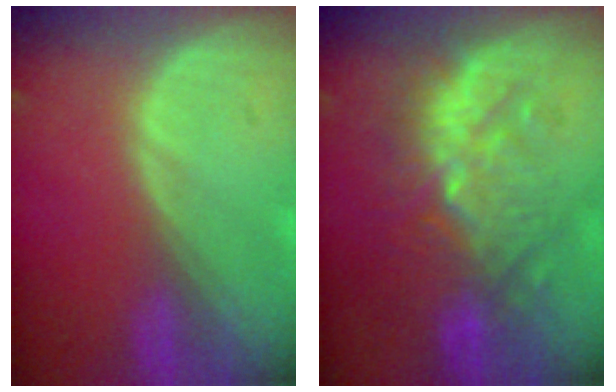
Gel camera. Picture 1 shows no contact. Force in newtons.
{"total": 9.9, "press": 9.5, "slide": 2.5}